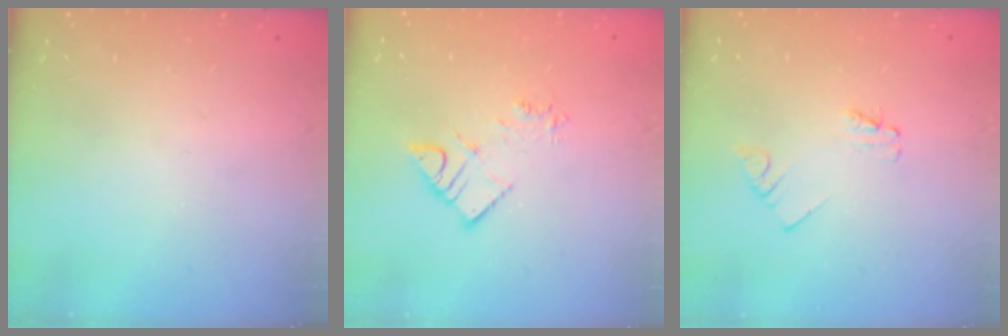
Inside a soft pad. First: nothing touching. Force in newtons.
{"total": 7.1, "press": 7.1, "slide": 0.6}
{"total": 1.6, "press": 1.6, "slide": 0.2}